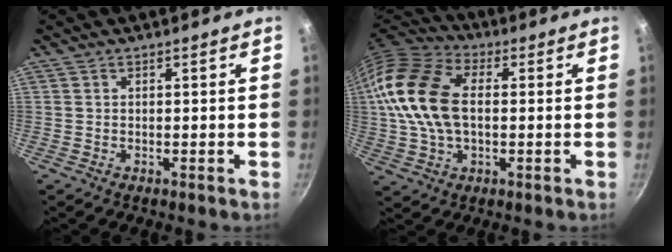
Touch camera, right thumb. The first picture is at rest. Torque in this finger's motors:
{"motor_torque": [-0.89, 1.96, 1.70, -0.25, 0.55]}